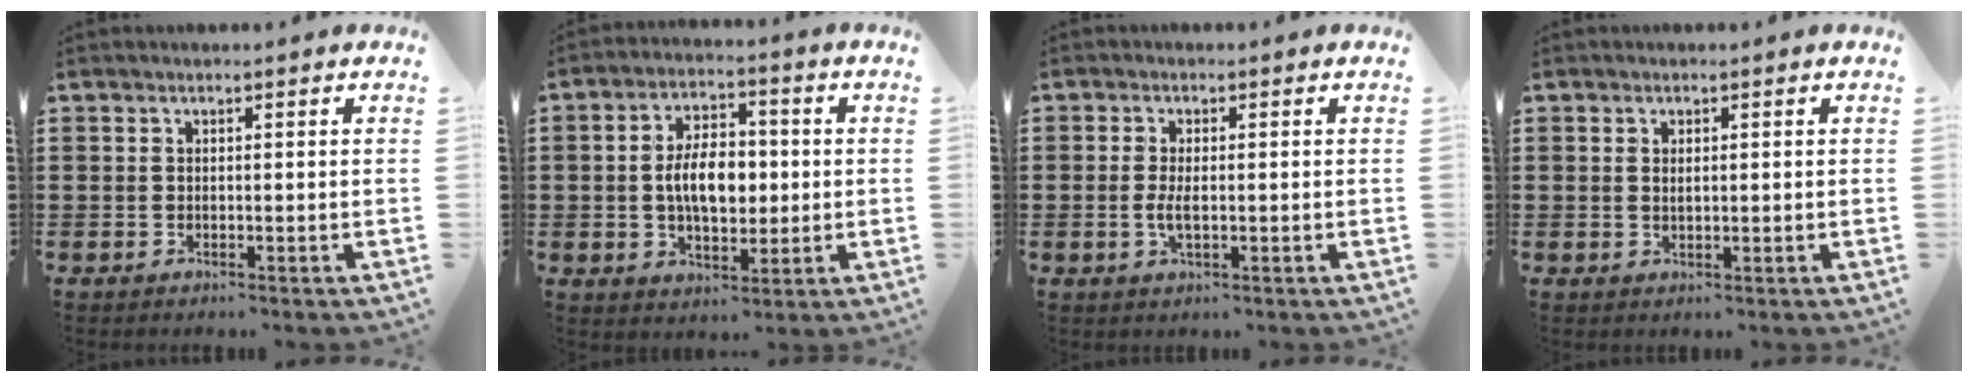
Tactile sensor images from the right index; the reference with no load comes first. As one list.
[{"total": 7.9, "force": [0.0, 4.6, 6.5], "torque": [-0.123, 0.005, -0.010]}, {"total": 3.1, "force": [-0.3, 1.2, 2.9], "torque": [-0.067, -0.006, -0.011]}, {"total": 1.1, "force": [0.2, 0.4, 1.0], "torque": [-0.020, 0.004, 0.003]}]